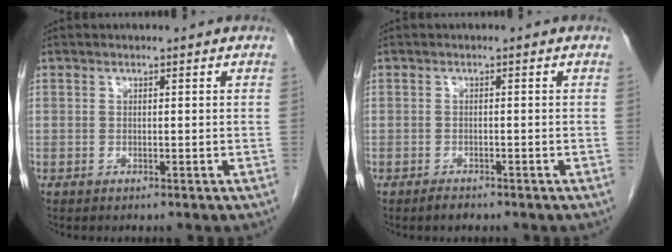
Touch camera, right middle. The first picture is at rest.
{"total": 1.3, "force": [-1.1, 0.5, 0.5], "torque": [-0.014, -0.002, -0.015]}